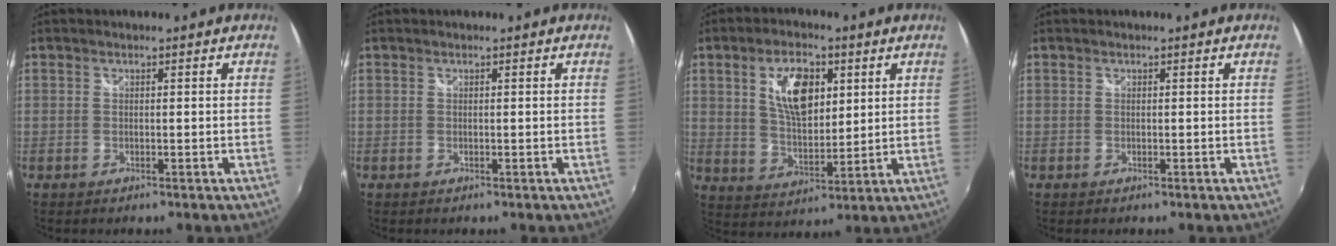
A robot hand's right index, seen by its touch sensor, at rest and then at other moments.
{"total": 0.0}
{"total": 10.8, "force": [3.9, 5.4, 8.5], "torque": [-0.153, 0.009, 0.074]}
{"total": 0.0}